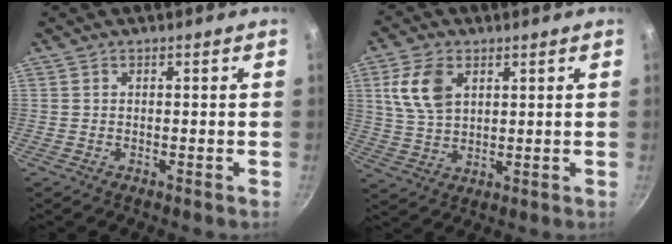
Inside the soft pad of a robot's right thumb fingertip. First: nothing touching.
{"total": 9.3, "force": [3.4, 5.8, 6.4], "torque": [-0.118, -0.010, 0.068]}